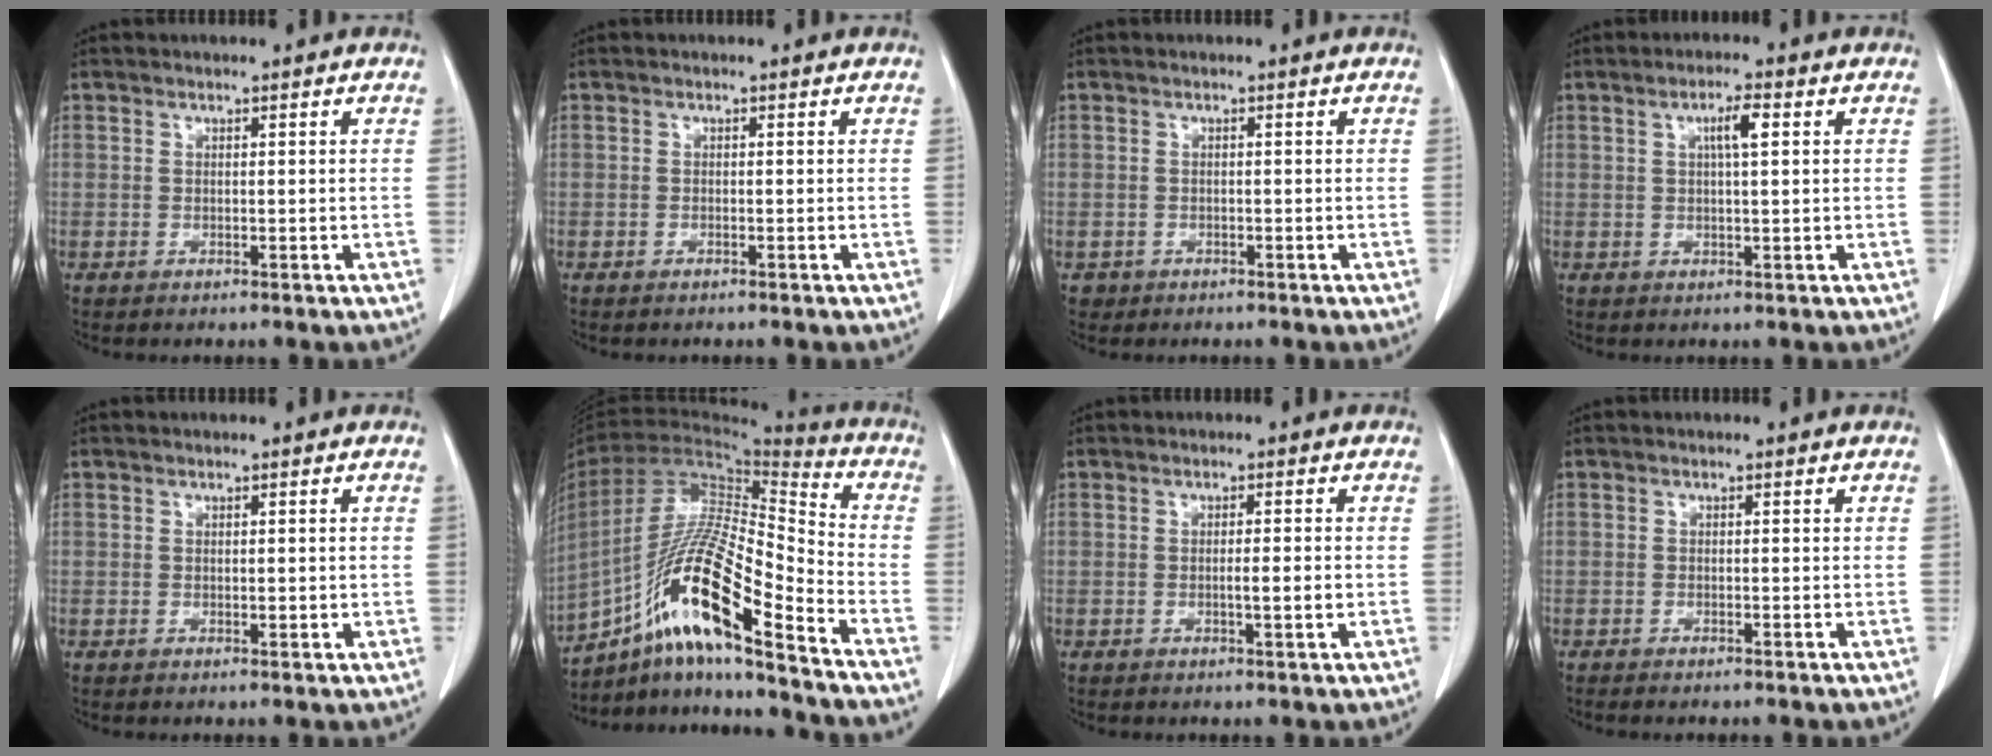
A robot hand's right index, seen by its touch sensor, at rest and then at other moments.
{"total": 0.0}
{"total": 0.9, "force": [-0.5, 0.8, -0.1], "torque": [-0.002, 0.005, -0.008]}
{"total": 3.6, "force": [1.1, 0.4, 3.4], "torque": [-0.059, 0.004, 0.018]}
{"total": 1.0, "force": [0.1, 0.5, 0.9], "torque": [-0.015, -0.004, 0.003]}
{"total": 19.1, "force": [-11.9, 1.5, 14.9], "torque": [-0.310, -0.005, -0.220]}
{"total": 2.4, "force": [-0.4, 0.0, 2.4], "torque": [-0.042, -0.004, -0.007]}
{"total": 0.6, "force": [-0.4, 0.0, 0.4], "torque": [-0.012, 0.000, -0.008]}